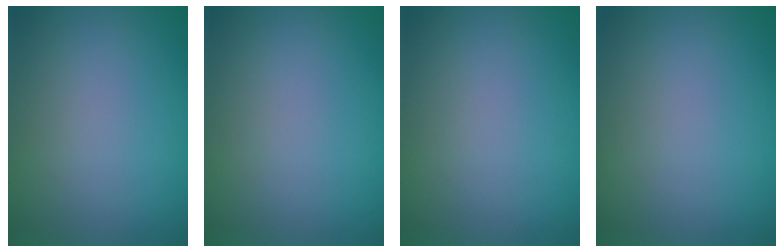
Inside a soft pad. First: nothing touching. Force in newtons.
{"total": 0.0}
{"total": 0.0}
{"total": 0.0}